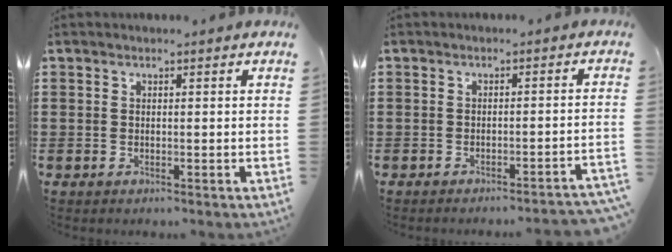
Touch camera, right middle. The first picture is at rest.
{"total": 1.9, "force": [-1.8, -0.5, 0.6], "torque": [-0.012, -0.002, -0.036]}